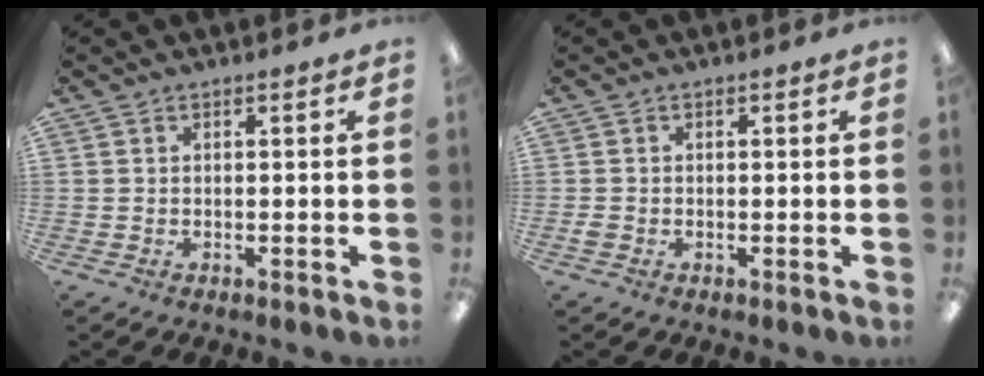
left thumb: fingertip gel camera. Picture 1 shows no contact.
{"total": 1.2, "force": [-0.5, 0.9, 0.6], "torque": [-0.009, 0.003, -0.009]}